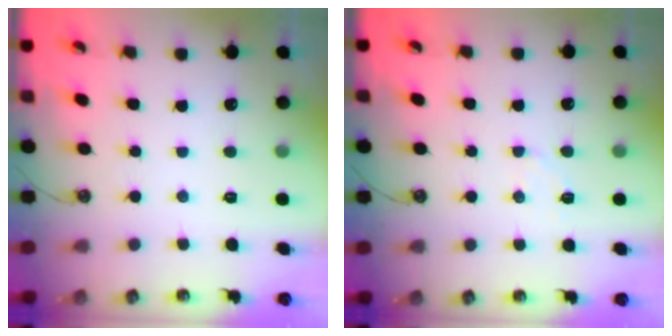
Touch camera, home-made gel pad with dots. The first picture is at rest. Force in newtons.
{"total": 4.4, "press": 4.4, "slide": 0.6}